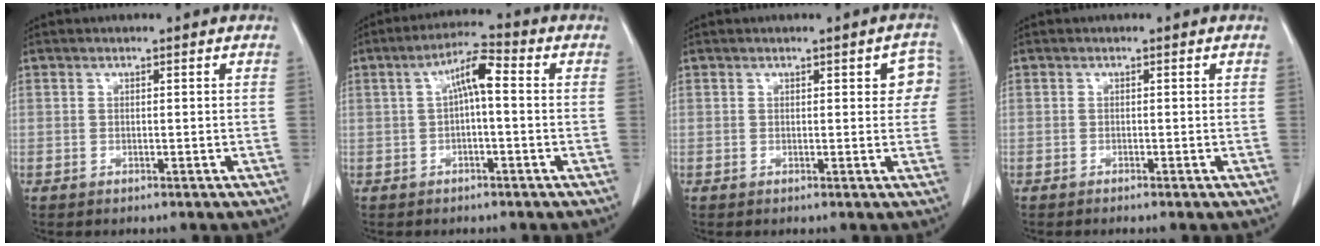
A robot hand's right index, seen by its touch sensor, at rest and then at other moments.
{"total": 5.7, "force": [0.5, 1.1, 5.5], "torque": [-0.100, 0.022, 0.008]}
{"total": 3.5, "force": [1.0, 1.5, 3.0], "torque": [-0.018, 0.008, 0.005]}
{"total": 0.6, "force": [-0.5, -0.1, 0.3], "torque": [-0.007, 0.000, -0.009]}